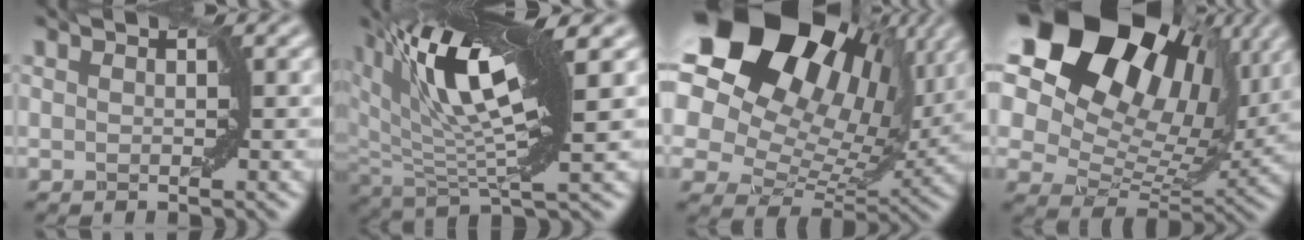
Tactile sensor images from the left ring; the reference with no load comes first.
{"total": 11.5, "force": [5.2, 3.4, 9.6], "torque": [-0.191, 0.013, 0.094]}
{"total": 19.4, "force": [10.2, 12.5, 10.7], "torque": [-0.194, 0.071, 0.152]}
{"total": 17.0, "force": [9.1, 10.7, 9.5], "torque": [-0.174, 0.038, 0.154]}